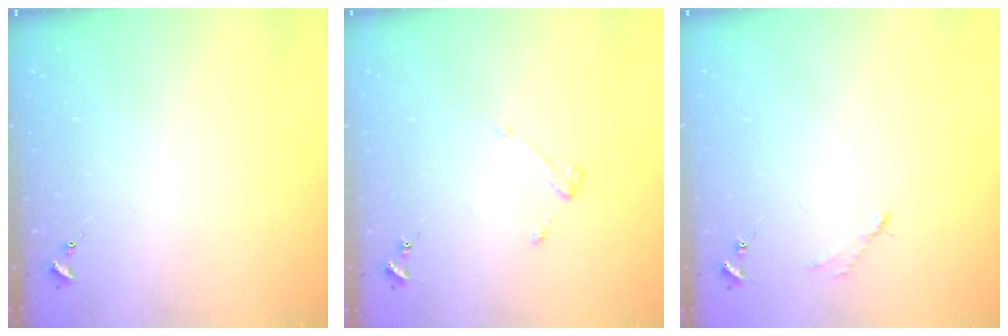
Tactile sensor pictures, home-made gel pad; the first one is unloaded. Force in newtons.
{"total": 2.9, "press": 2.9, "slide": 0.5}
{"total": 2.9, "press": 2.9, "slide": 0.4}